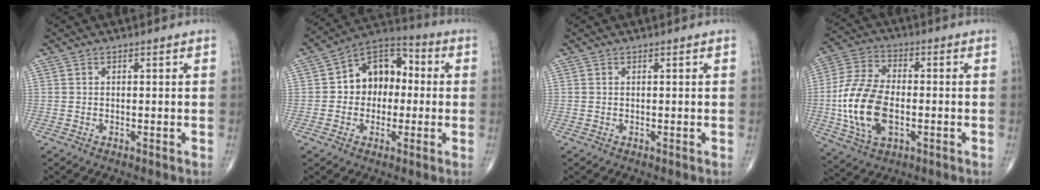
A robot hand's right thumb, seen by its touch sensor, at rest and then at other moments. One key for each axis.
{"total": 12.4, "fx": 0.5, "fy": 9.1, "fz": 8.4, "tx": -0.086, "ty": 0.035, "tz": -0.007}
{"total": 0.0}
{"total": 15.6, "fx": -2.5, "fy": 9.0, "fz": 12.6, "tx": -0.252, "ty": 0.012, "tz": -0.044}